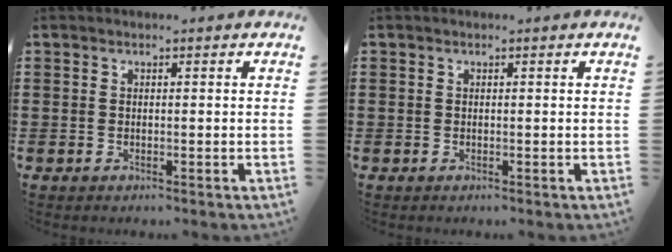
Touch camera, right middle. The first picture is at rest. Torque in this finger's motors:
{"motor_torque": [-0.23, 0.13, 0.13, 0.01]}